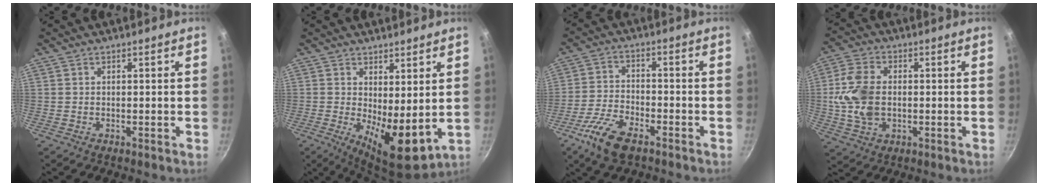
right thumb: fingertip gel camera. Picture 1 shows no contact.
{"total": 9.6, "force": [0.7, 3.7, 8.8], "torque": [-0.118, -0.026, 0.018]}
{"total": 9.6, "force": [-5.8, 4.2, 6.4], "torque": [-0.130, 0.025, -0.118]}
{"total": 10.8, "force": [-0.2, 7.3, 8.0], "torque": [-0.151, 0.010, -0.009]}